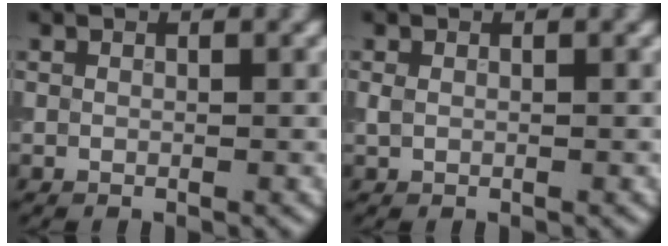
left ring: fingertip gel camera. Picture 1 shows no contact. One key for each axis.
{"total": 0.7, "fx": 0.1, "fy": 0.5, "fz": 0.5, "tx": -0.012, "ty": 0.000, "tz": 0.002}